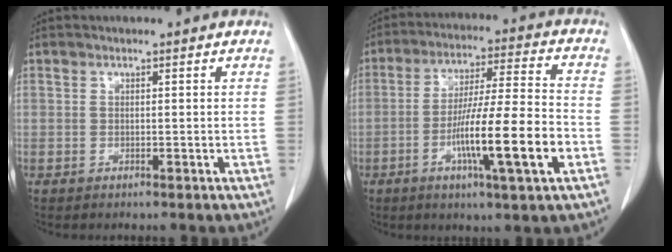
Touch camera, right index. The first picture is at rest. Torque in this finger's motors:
{"motor_torque": [1.53, -0.60, 0.63, 0.21]}